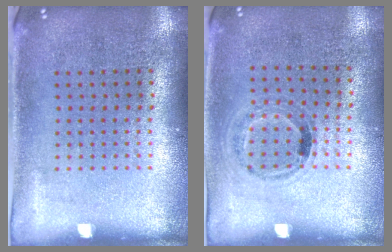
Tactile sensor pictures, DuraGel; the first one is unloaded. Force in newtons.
{"total": 1.1, "press": 0.8, "slide": 0.7}